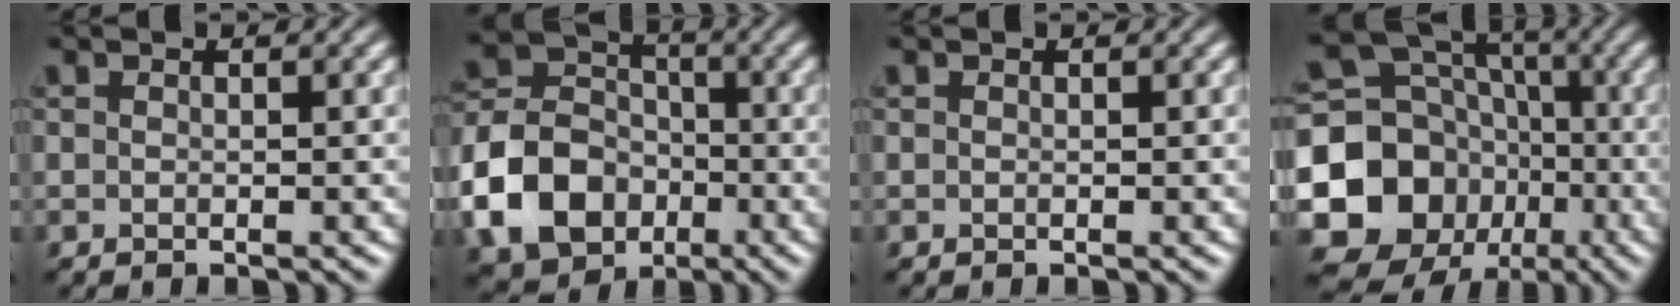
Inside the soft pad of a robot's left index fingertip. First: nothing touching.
{"total": 8.8, "force": [-3.9, 6.6, 4.2], "torque": [-0.098, -0.004, -0.072]}
{"total": 0.0}
{"total": 12.9, "force": [-3.9, 11.4, 4.5], "torque": [-0.115, -0.017, -0.079]}